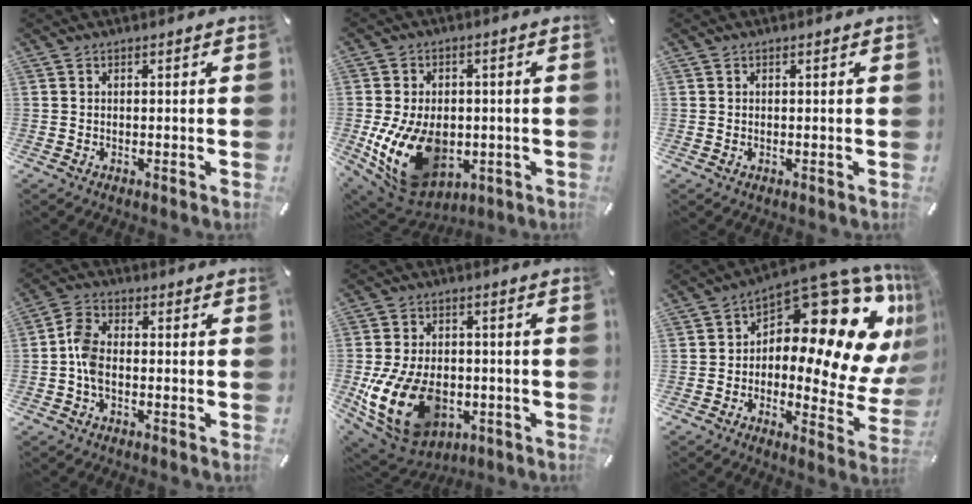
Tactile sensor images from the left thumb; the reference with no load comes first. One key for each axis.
{"total": 17.5, "fx": -3.4, "fy": 12.0, "fz": 12.3, "tx": -0.248, "ty": 0.002, "tz": -0.046}
{"total": 0.0}
{"total": 5.6, "fx": -1.3, "fy": 3.5, "fz": 4.2, "tx": -0.091, "ty": 0.005, "tz": -0.025}
{"total": 17.4, "fx": -4.8, "fy": 11.8, "fz": 11.8, "tx": -0.252, "ty": 0.018, "tz": -0.076}
{"total": 20.1, "fx": 9.2, "fy": 10.2, "fz": 14.7, "tx": -0.182, "ty": -0.092, "tz": 0.153}